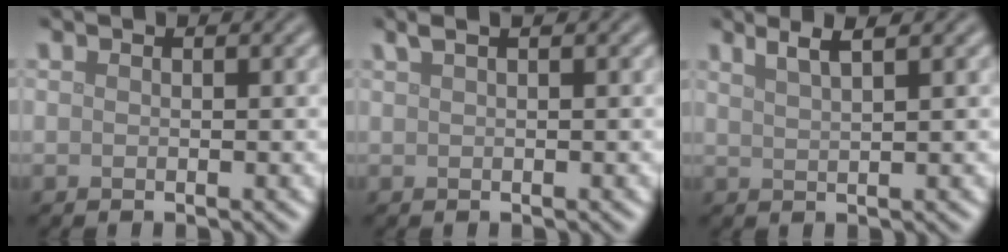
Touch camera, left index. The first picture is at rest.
{"total": 1.6, "force": [0.9, 0.5, 1.2], "torque": [-0.019, 0.005, 0.012]}
{"total": 2.9, "force": [2.0, 0.7, 2.0], "torque": [-0.013, 0.013, 0.016]}